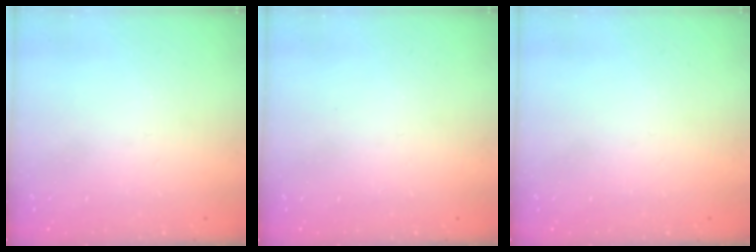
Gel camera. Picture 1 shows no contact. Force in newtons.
{"total": 0.0}
{"total": 0.0}